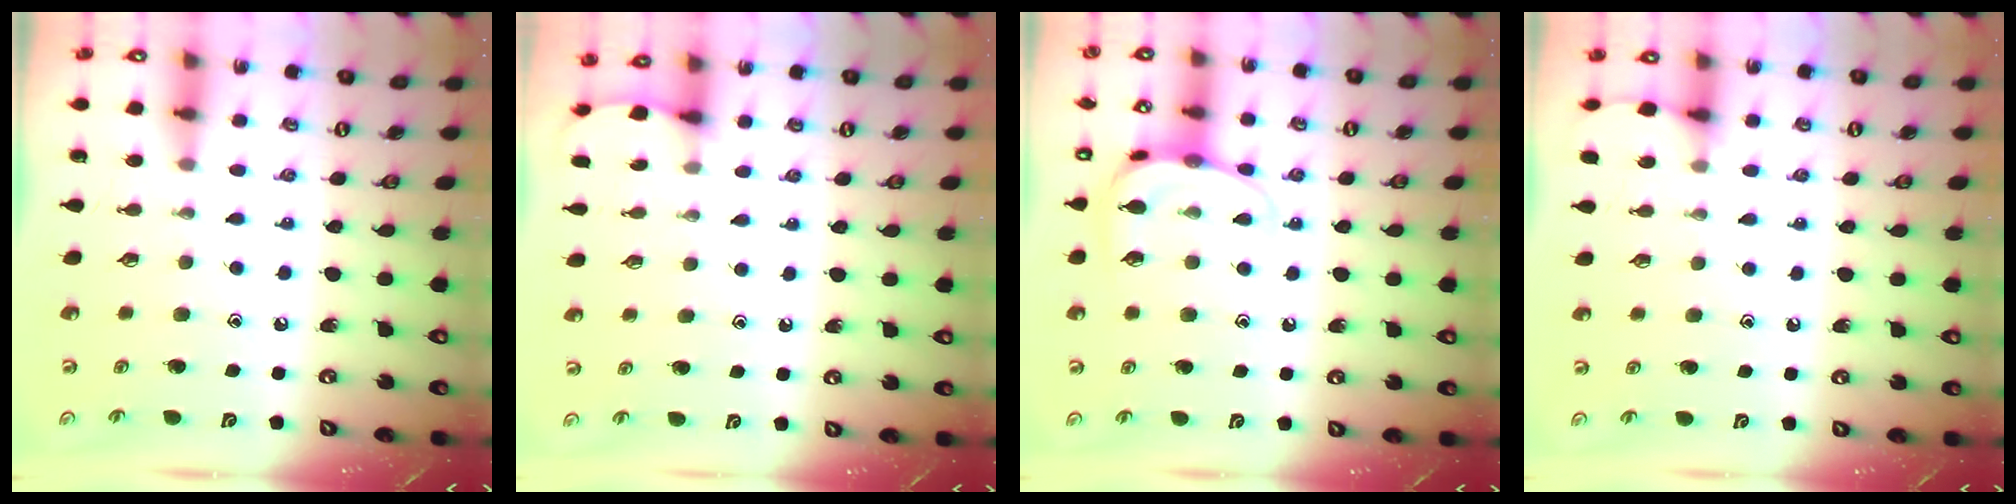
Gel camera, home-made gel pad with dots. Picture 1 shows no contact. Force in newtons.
{"total": 3.0, "press": 3.0, "slide": 0.5}
{"total": 9.7, "press": 9.7, "slide": 0.9}
{"total": 3.8, "press": 3.8, "slide": 0.5}